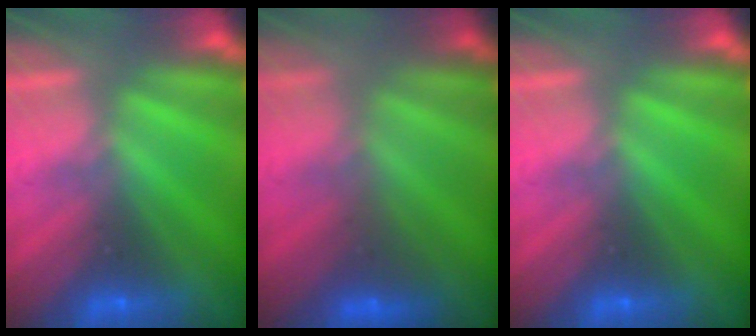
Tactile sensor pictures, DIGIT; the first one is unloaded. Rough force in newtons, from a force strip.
{"total": 2.4}
{"total": 0.0}